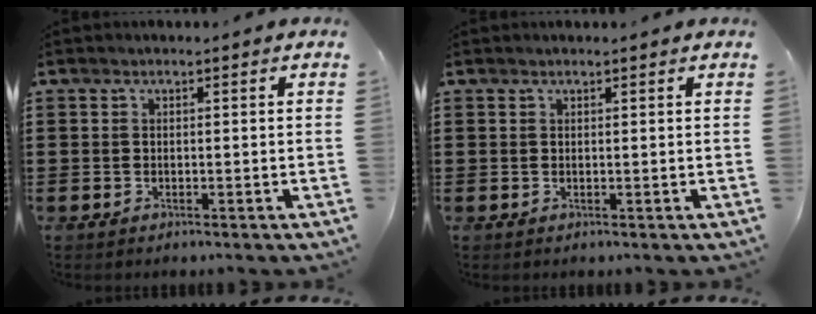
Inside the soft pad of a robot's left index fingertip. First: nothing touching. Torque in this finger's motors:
{"motor_torque": [0.19, -0.14, 0.06, 0.00]}